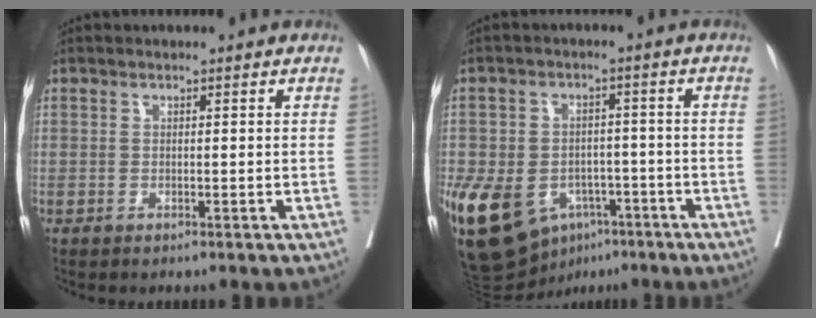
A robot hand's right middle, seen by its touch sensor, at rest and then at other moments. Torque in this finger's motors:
{"motor_torque": [1.27, -0.87, 1.05, 0.21]}